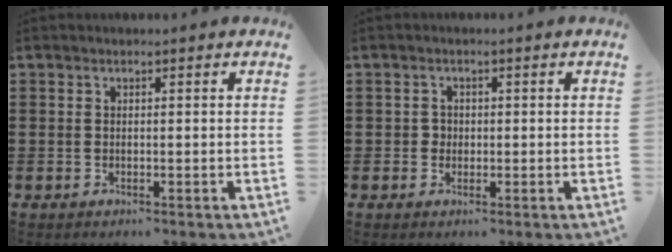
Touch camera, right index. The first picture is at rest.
{"total": 1.1, "force": [0.0, 1.0, 0.4], "torque": [-0.010, 0.004, -0.001]}